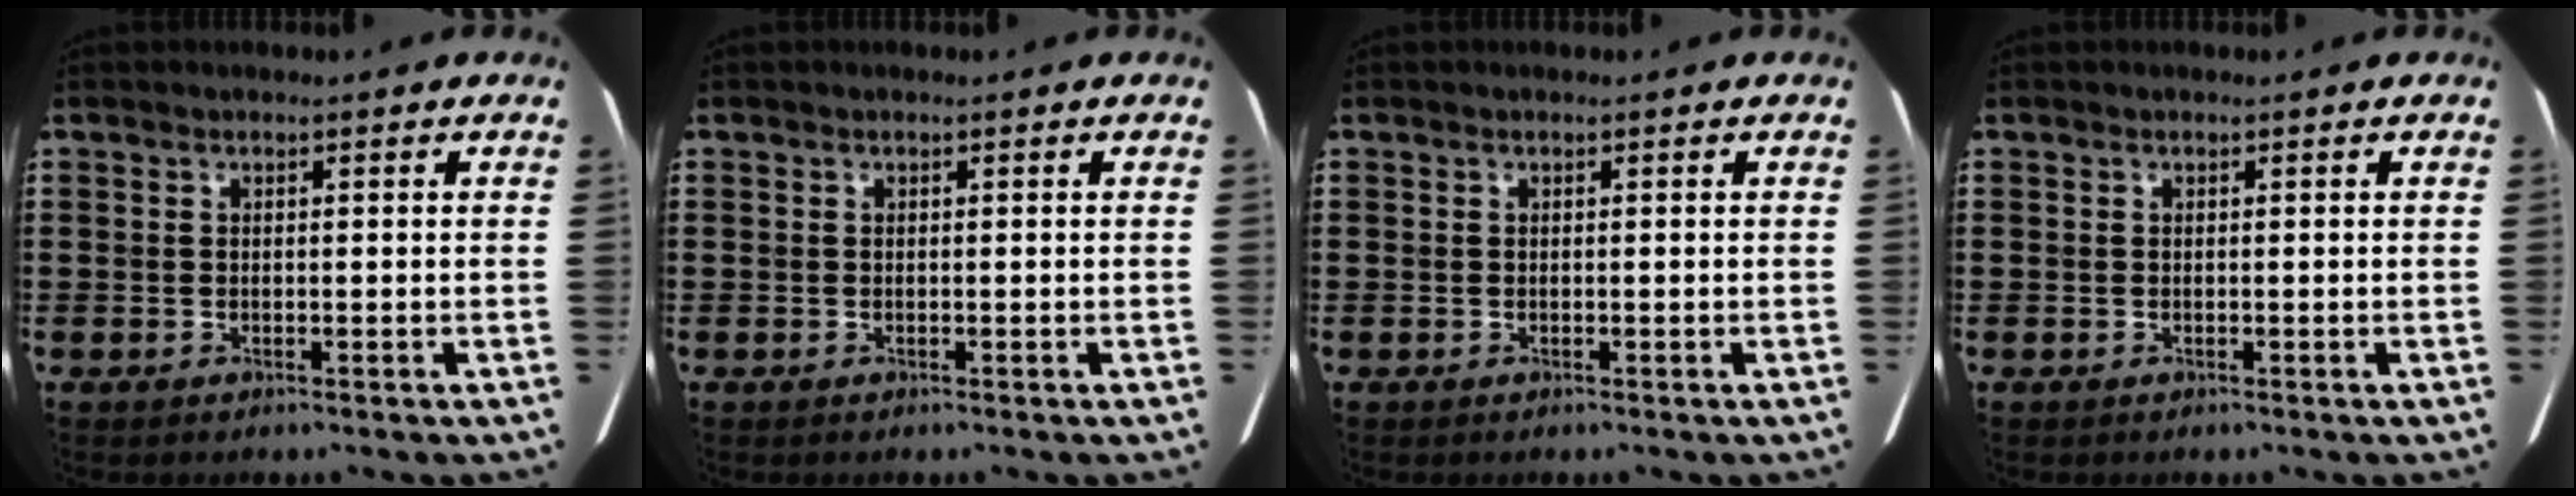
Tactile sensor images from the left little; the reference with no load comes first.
{"total": 0.0}
{"total": 0.0}
{"total": 0.0}